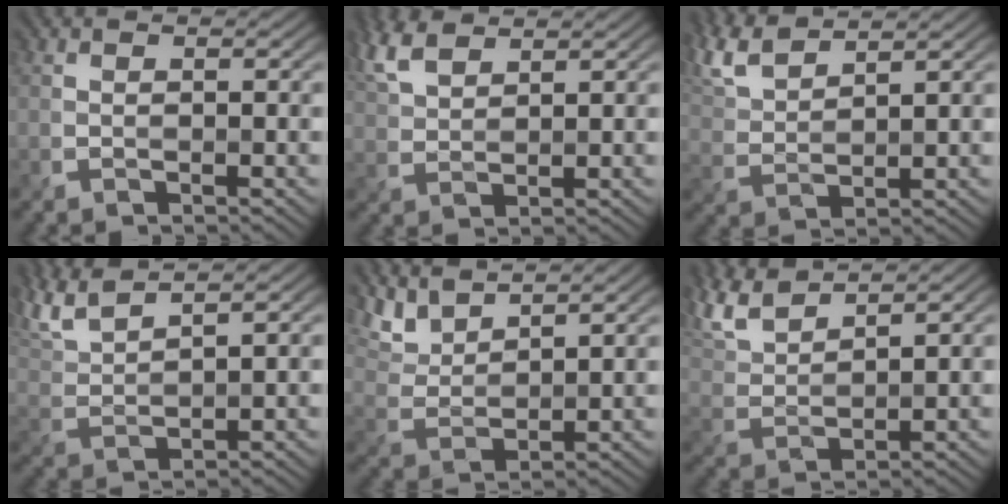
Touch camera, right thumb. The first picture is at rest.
{"total": 5.7, "force": [4.1, 2.0, 3.4], "torque": [-0.095, 0.017, 0.089]}
{"total": 6.6, "force": [5.3, 1.6, 3.5], "torque": [-0.094, 0.018, 0.113]}
{"total": 6.7, "force": [5.3, 1.3, 3.9], "torque": [-0.095, 0.021, 0.112]}
{"total": 6.7, "force": [5.5, 1.7, 3.4], "torque": [-0.088, 0.007, 0.110]}
{"total": 7.2, "force": [5.8, 1.9, 3.8], "torque": [-0.102, 0.019, 0.123]}